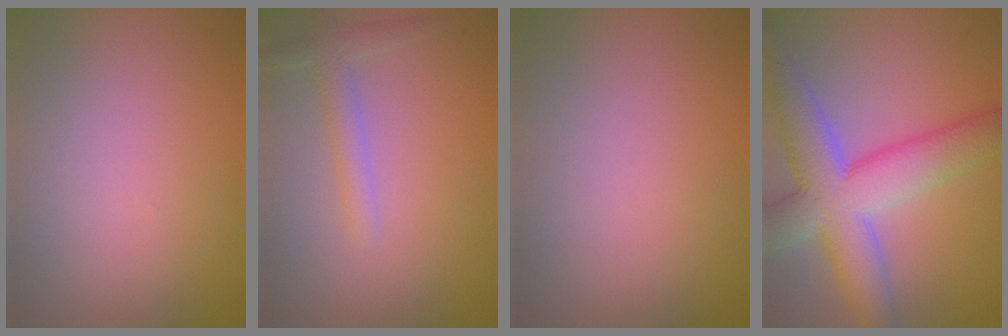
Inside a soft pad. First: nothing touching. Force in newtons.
{"total": 2.0, "press": 2.0, "slide": 0.1}
{"total": 0.0}
{"total": 9.7, "press": 9.6, "slide": 0.7}